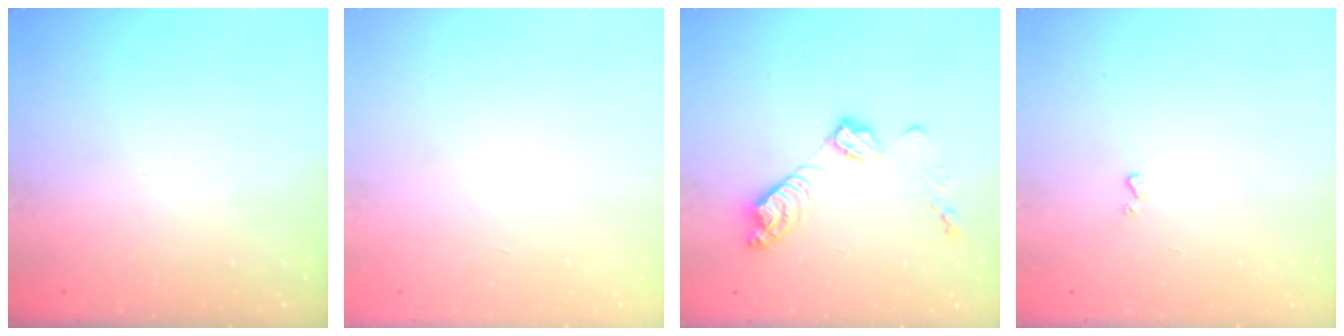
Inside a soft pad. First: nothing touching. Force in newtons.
{"total": 0.0}
{"total": 9.8, "press": 9.8, "slide": 0.6}
{"total": 0.7, "press": 0.7, "slide": 0.2}